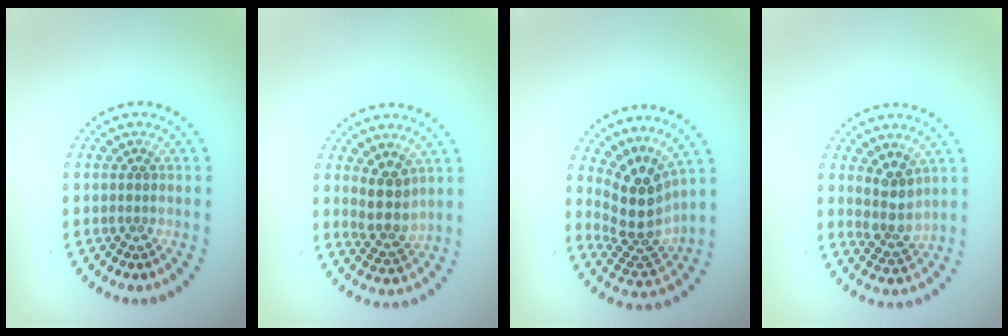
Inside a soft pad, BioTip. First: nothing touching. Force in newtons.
{"total": 3.0, "press": 2.5, "slide": 1.6}
{"total": 4.8, "press": 3.6, "slide": 3.2}
{"total": 3.1, "press": 2.5, "slide": 1.9}